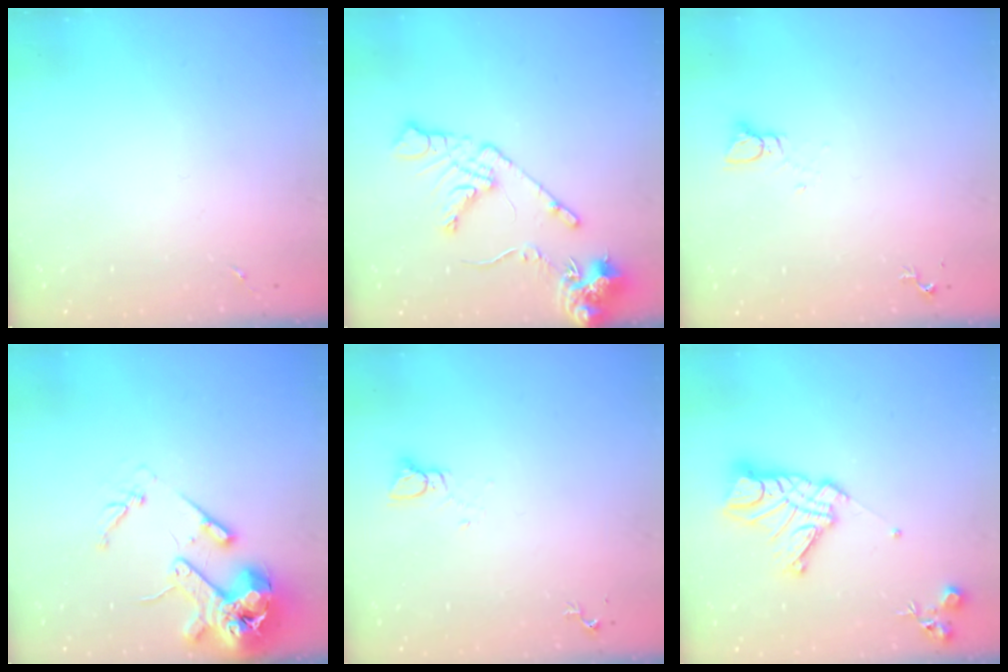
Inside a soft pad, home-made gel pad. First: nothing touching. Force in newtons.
{"total": 13.0, "press": 12.9, "slide": 1.7}
{"total": 2.7, "press": 2.7, "slide": 0.2}
{"total": 15.0, "press": 14.8, "slide": 2.3}
{"total": 2.7, "press": 2.7, "slide": 0.2}
{"total": 16.4, "press": 16.3, "slide": 1.4}